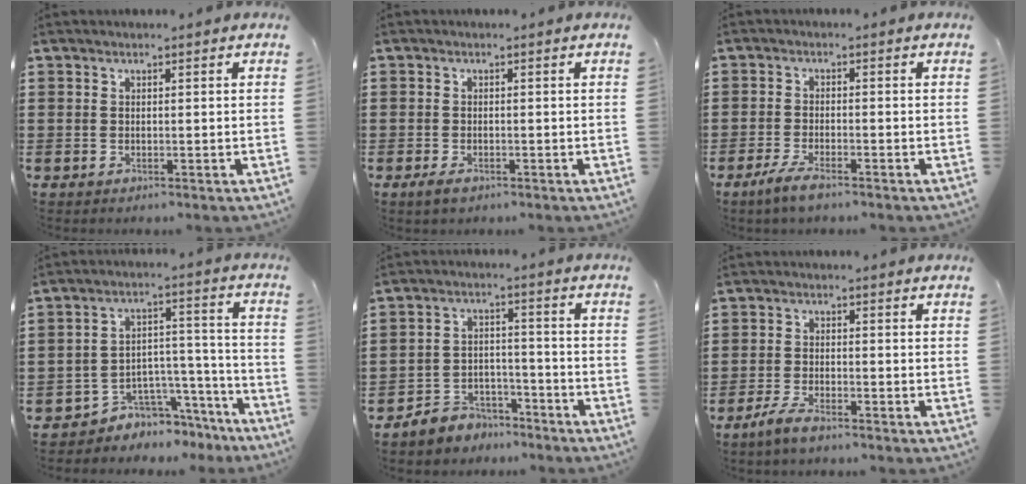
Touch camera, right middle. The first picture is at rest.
{"total": 1.5, "force": [-1.0, 0.9, 0.6], "torque": [-0.020, -0.003, -0.024]}
{"total": 3.6, "force": [-2.6, 0.7, 2.4], "torque": [-0.060, -0.003, -0.054]}
{"total": 5.2, "force": [-4.7, 2.2, -0.3], "torque": [-0.005, 0.004, -0.094]}
{"total": 5.2, "force": [-4.9, 1.6, 0.0], "torque": [-0.012, 0.009, -0.104]}
{"total": 3.4, "force": [-2.8, 0.7, 1.9], "torque": [-0.052, -0.002, -0.059]}